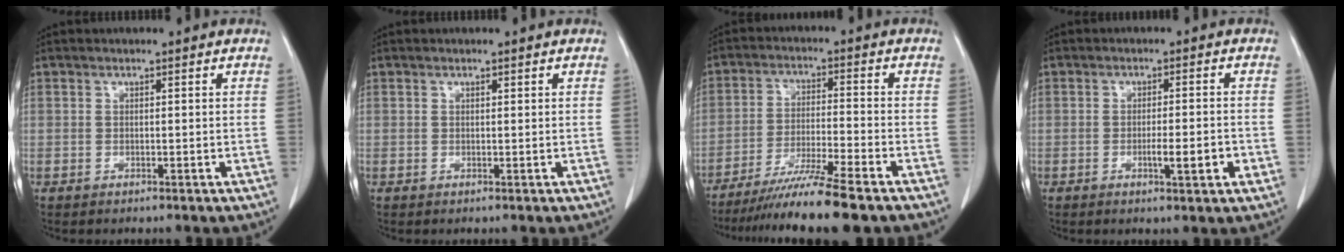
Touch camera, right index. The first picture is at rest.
{"total": 0.0}
{"total": 10.9, "force": [-8.7, -1.4, 6.4], "torque": [-0.101, -0.036, -0.146]}
{"total": 4.7, "force": [-1.4, 0.5, 4.4], "torque": [-0.069, -0.003, -0.019]}